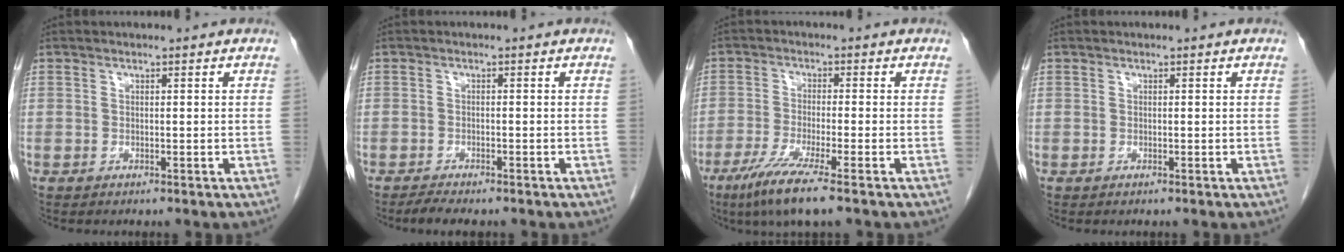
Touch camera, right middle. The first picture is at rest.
{"total": 3.0, "force": [-2.5, 0.6, 1.5], "torque": [-0.028, -0.007, -0.039]}
{"total": 7.8, "force": [-5.0, -0.3, 5.9], "torque": [-0.114, -0.024, -0.091]}
{"total": 0.0}